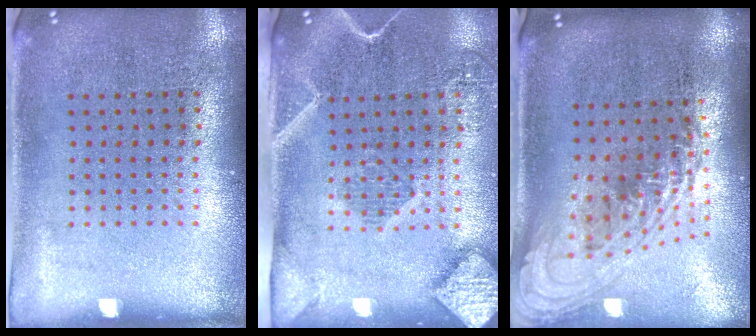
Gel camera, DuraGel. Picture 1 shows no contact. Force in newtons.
{"total": 2.5, "press": 1.9, "slide": 1.7}
{"total": 2.2, "press": 1.6, "slide": 1.5}